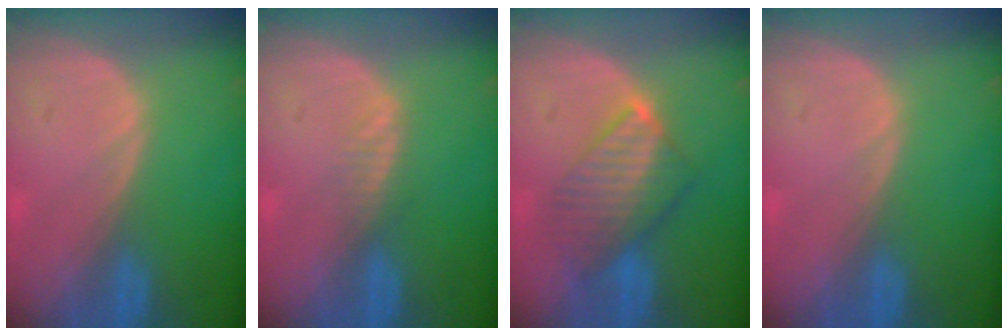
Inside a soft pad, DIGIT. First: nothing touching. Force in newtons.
{"total": 1.6, "press": 1.6, "slide": 0.1}
{"total": 6.9, "press": 6.8, "slide": 1.2}
{"total": 0.0}